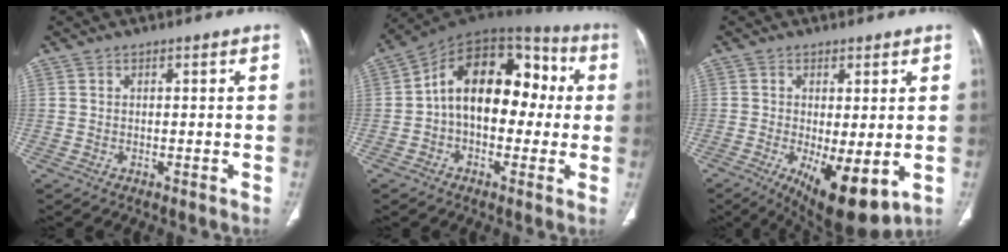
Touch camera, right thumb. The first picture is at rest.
{"total": 18.0, "force": [0.8, 11.4, 13.9], "torque": [-0.174, 0.056, 0.000]}
{"total": 11.8, "force": [-3.1, 4.4, 10.5], "torque": [-0.160, -0.025, -0.033]}